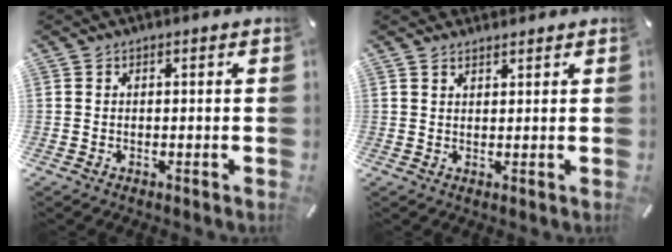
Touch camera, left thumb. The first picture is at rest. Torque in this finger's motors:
{"motor_torque": [2.82, 2.19, 1.69, -1.08, 0.67]}